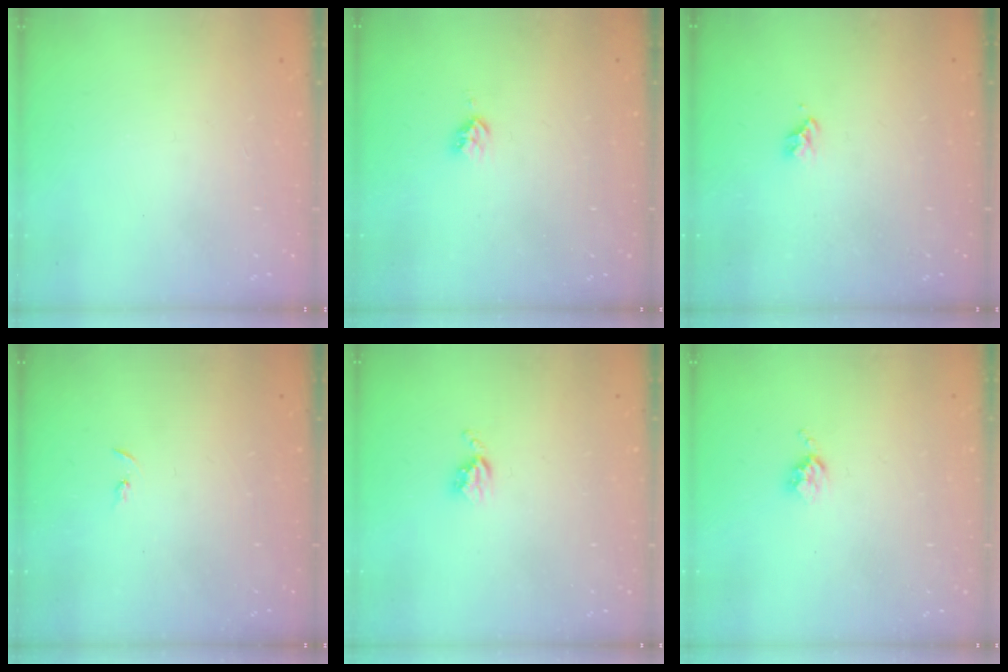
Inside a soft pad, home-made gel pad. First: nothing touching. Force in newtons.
{"total": 3.4, "press": 3.4, "slide": 0.5}
{"total": 2.7, "press": 2.7, "slide": 0.2}
{"total": 3.2, "press": 3.2, "slide": 0.3}
{"total": 4.5, "press": 4.5, "slide": 0.6}
{"total": 3.4, "press": 3.4, "slide": 0.4}